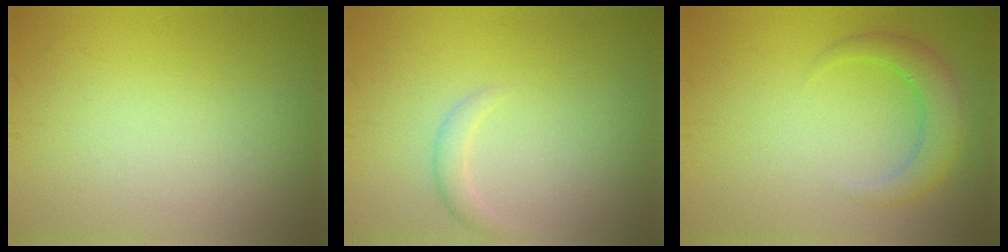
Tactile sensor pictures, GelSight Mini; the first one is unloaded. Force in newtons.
{"total": 1.2, "press": 1.2, "slide": 0.0}
{"total": 3.3, "press": 3.3, "slide": 0.2}